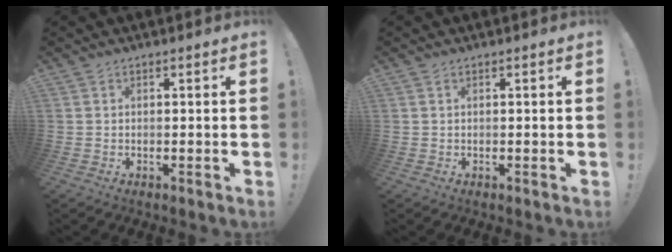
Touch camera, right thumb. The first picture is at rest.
{"total": 0.0}